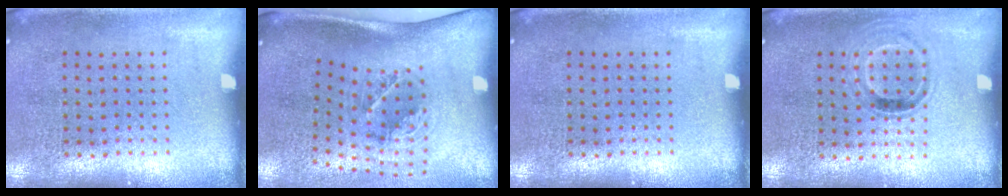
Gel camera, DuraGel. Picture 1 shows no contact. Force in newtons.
{"total": 1.9, "press": 1.2, "slide": 1.5}
{"total": 0.0}
{"total": 0.9, "press": 0.8, "slide": 0.3}